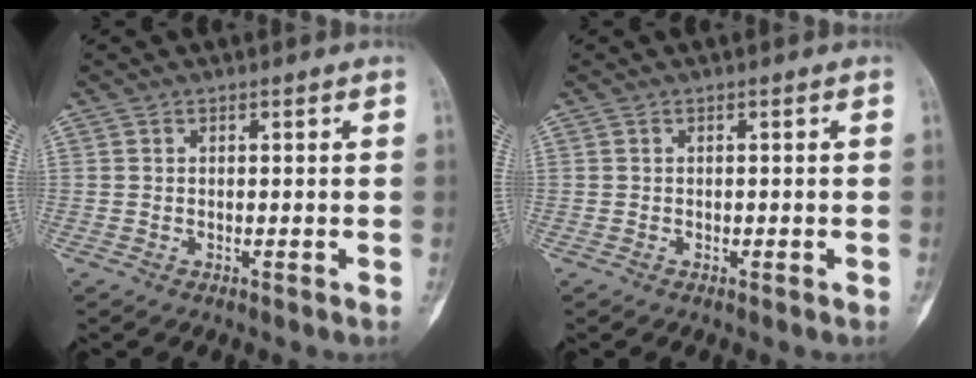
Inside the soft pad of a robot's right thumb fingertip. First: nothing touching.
{"total": 0.0}